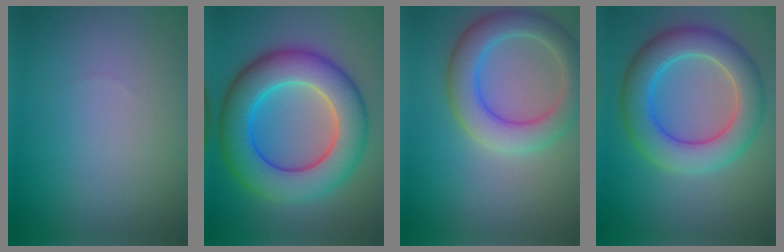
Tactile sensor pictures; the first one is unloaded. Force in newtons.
{"total": 10.5, "press": 10.5, "slide": 0.3}
{"total": 5.6, "press": 5.6, "slide": 0.7}
{"total": 7.1, "press": 7.1, "slide": 0.3}